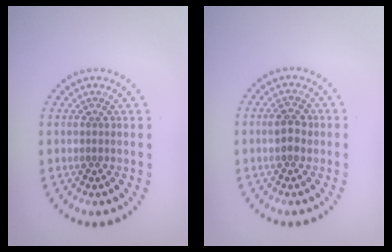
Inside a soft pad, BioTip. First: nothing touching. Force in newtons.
{"total": 2.1, "press": 2.1, "slide": 0.3}